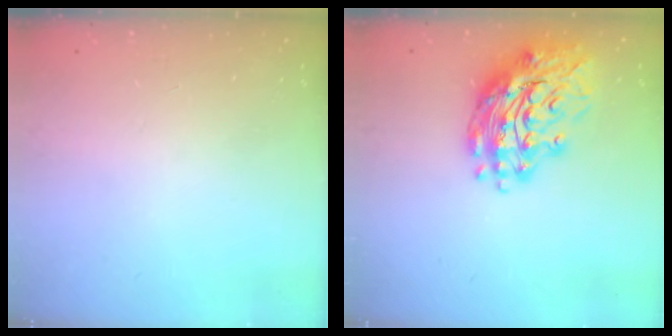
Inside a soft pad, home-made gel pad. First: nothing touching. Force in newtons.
{"total": 16.6, "press": 16.5, "slide": 1.7}